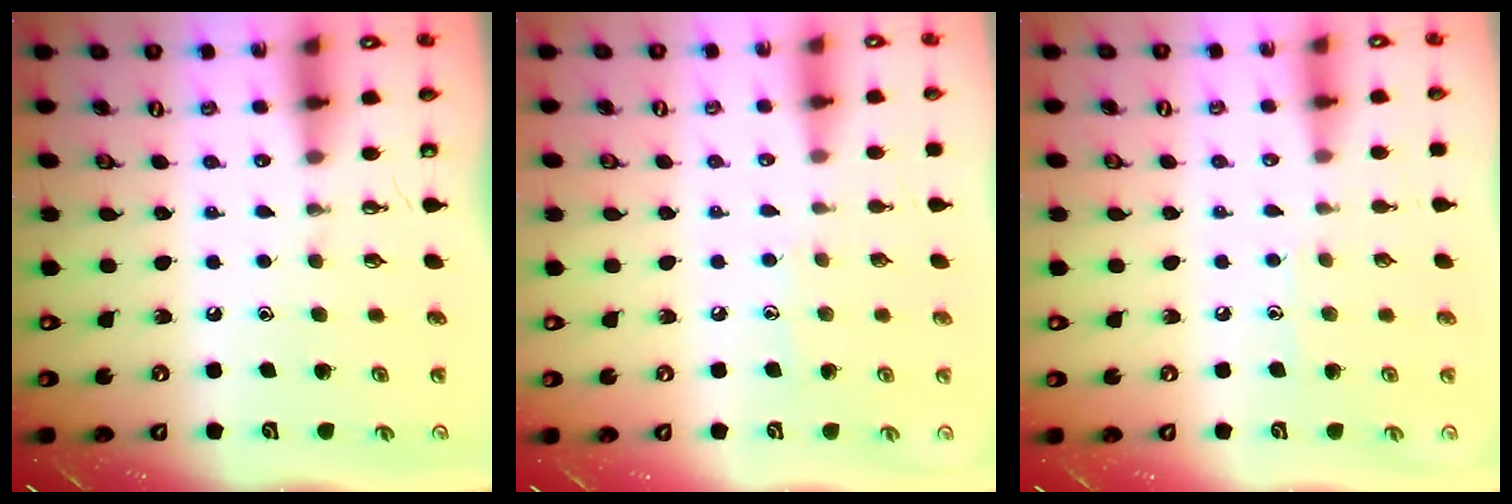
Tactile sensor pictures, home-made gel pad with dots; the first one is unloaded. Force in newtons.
{"total": 5.0, "press": 5.0, "slide": 0.6}
{"total": 3.9, "press": 3.9, "slide": 0.5}